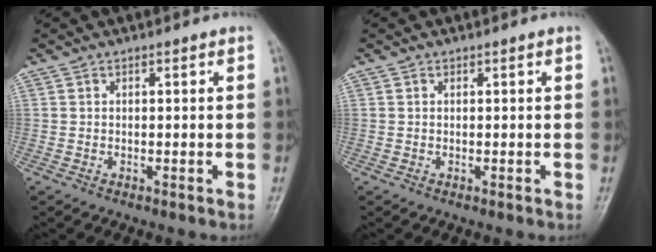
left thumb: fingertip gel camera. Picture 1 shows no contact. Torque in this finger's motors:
{"motor_torque": [0.00, 0.00, 0.00, 0.00, 0.00]}